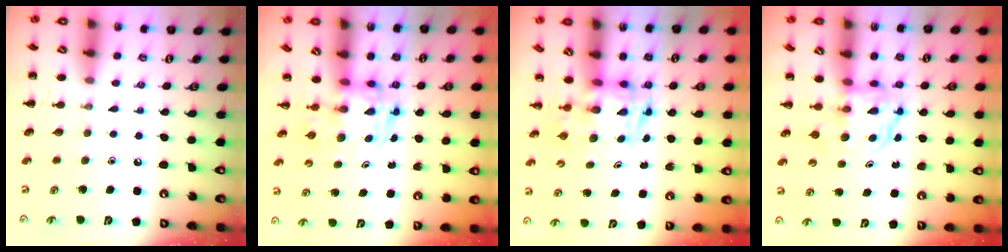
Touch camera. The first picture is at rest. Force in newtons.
{"total": 3.5, "press": 3.4, "slide": 0.6}
{"total": 2.7, "press": 2.7, "slide": 0.5}
{"total": 3.8, "press": 3.8, "slide": 0.2}